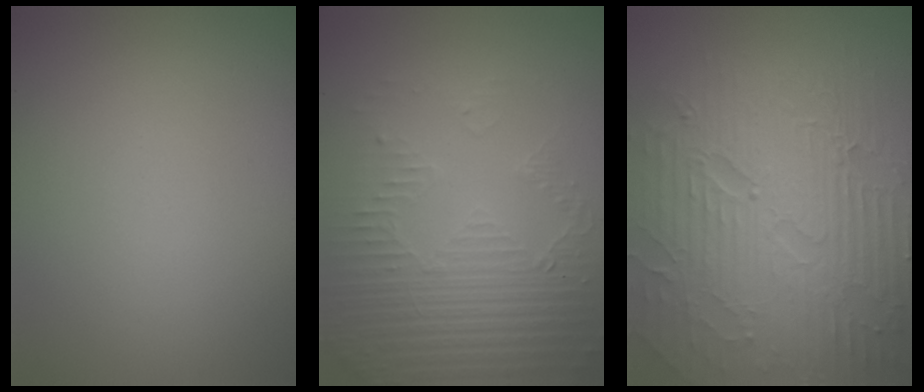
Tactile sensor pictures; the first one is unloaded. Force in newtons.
{"total": 5.4, "press": 3.6, "slide": 4.0}
{"total": 8.7, "press": 6.2, "slide": 6.1}